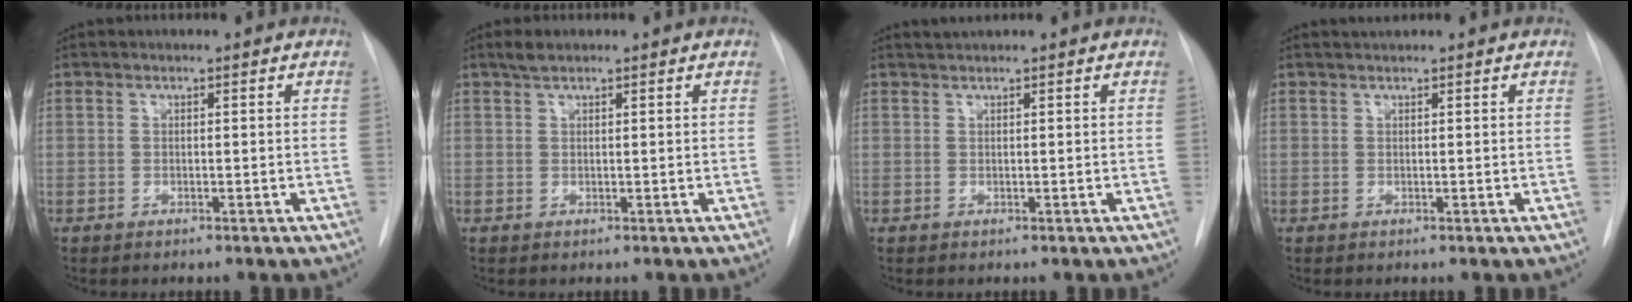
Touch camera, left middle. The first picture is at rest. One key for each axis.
{"total": 1.6, "fx": 1.3, "fy": 0.5, "fz": 0.9, "tx": -0.022, "ty": 0.007, "tz": 0.025}
{"total": 0.9, "fx": 0.8, "fy": -0.3, "fz": 0.2, "tx": -0.009, "ty": 0.005, "tz": 0.021}
{"total": 0.7, "fx": 0.7, "fy": -0.1, "fz": 0.1, "tx": -0.010, "ty": 0.005, "tz": 0.016}